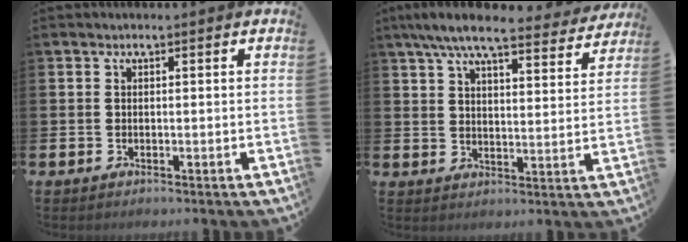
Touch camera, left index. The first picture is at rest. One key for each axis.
{"total": 8.2, "fx": 7.3, "fy": 1.3, "fz": 3.5, "tx": -0.079, "ty": -0.034, "tz": 0.126}